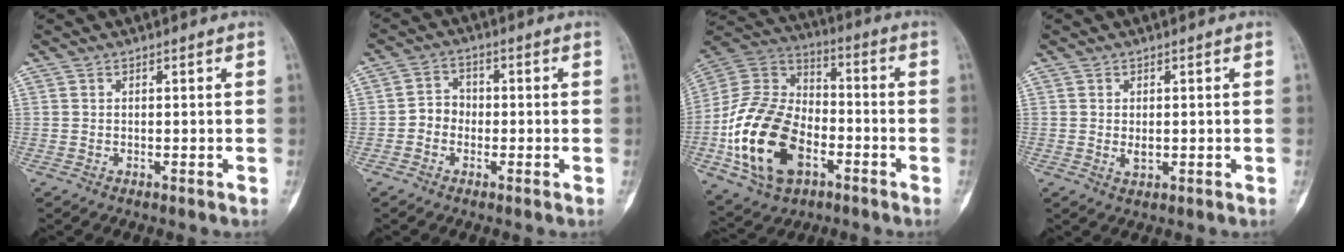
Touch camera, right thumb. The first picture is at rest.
{"total": 4.1, "force": [-1.4, 3.5, 1.6], "torque": [-0.006, 0.018, -0.037]}
{"total": 22.1, "force": [-6.8, 14.2, 15.4], "torque": [-0.279, 0.038, -0.116]}
{"total": 1.9, "force": [0.0, 1.2, 1.5], "torque": [-0.023, -0.004, 0.004]}